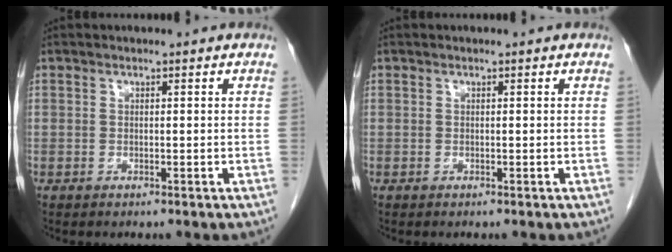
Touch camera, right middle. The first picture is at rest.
{"total": 0.0}